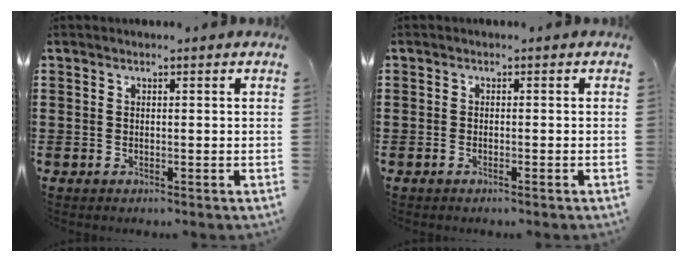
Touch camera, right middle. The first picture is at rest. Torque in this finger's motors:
{"motor_torque": [-0.21, 0.09, 0.05, -0.01]}